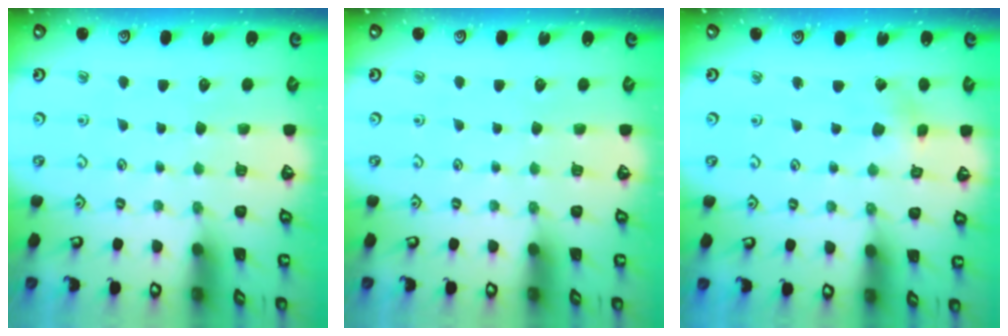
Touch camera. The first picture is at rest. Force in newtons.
{"total": 0.0}
{"total": 2.1, "press": 2.1, "slide": 0.2}